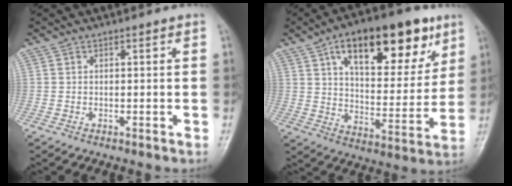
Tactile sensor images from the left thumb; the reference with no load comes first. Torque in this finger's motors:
{"motor_torque": [2.33, 2.25, 1.83, -0.94, 0.49]}